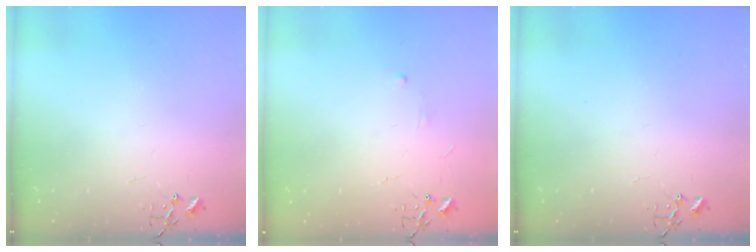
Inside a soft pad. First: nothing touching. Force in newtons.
{"total": 2.9, "press": 2.8, "slide": 0.5}
{"total": 0.0}